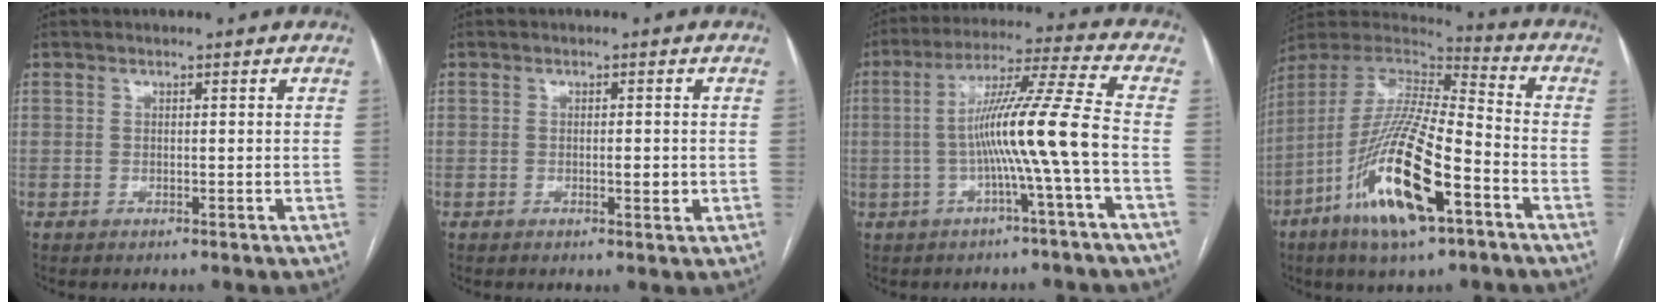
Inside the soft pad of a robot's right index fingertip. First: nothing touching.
{"total": 1.9, "force": [-0.2, 0.7, 1.8], "torque": [-0.027, -0.001, -0.001]}
{"total": 11.5, "force": [-2.1, -1.8, 11.2], "torque": [-0.200, 0.018, -0.038]}
{"total": 20.4, "force": [-9.0, 3.9, 17.8], "torque": [-0.382, -0.030, -0.164]}